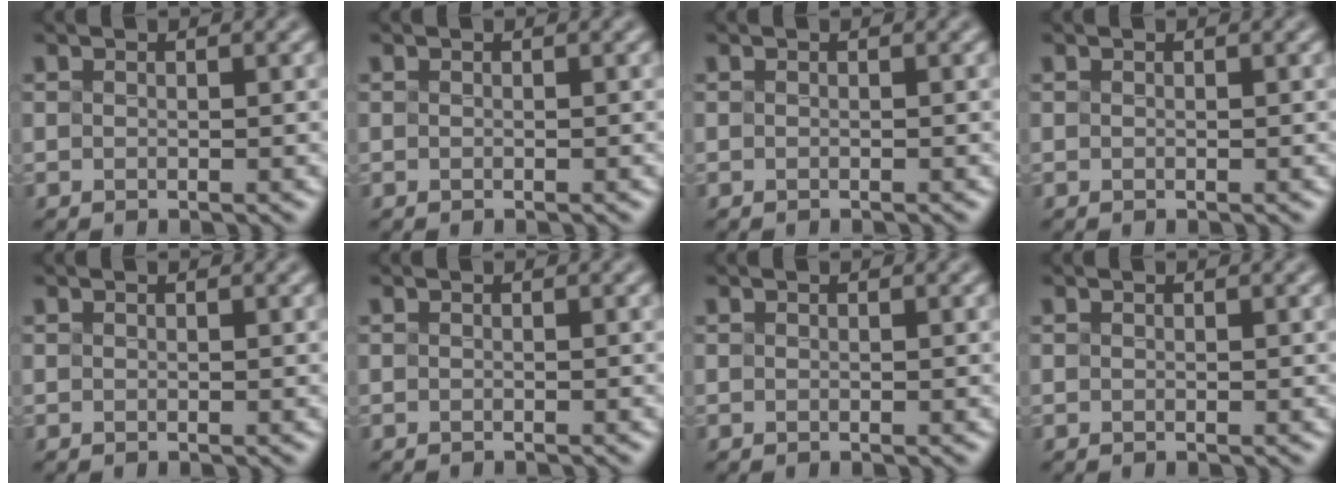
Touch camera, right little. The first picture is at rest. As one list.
[{"total": 0.0}, {"total": 0.5, "force": [-0.5, 0.0, 0.2], "torque": [0.003, -0.009, -0.010]}, {"total": 0.0}, {"total": 0.0}, {"total": 0.9, "force": [-0.8, 0.0, 0.3], "torque": [0.006, -0.011, -0.014]}, {"total": 0.0}, {"total": 0.0}]